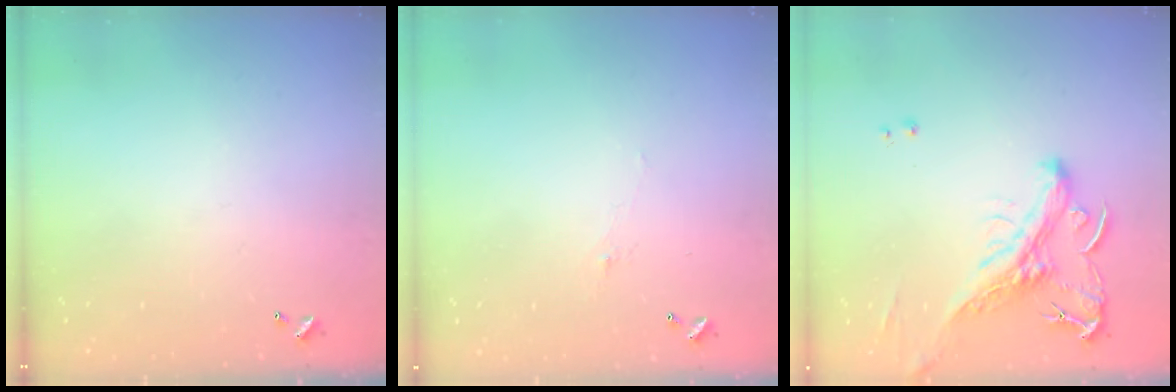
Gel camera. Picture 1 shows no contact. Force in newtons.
{"total": 0.8, "press": 0.5, "slide": 0.6}
{"total": 2.2, "press": 1.4, "slide": 1.7}